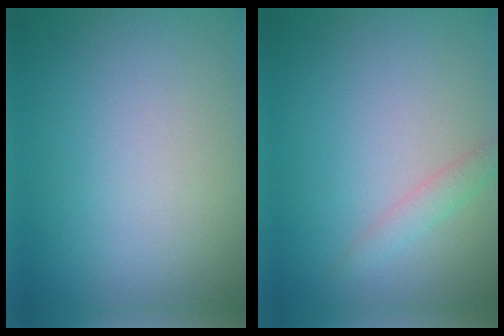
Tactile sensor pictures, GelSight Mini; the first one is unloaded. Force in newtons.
{"total": 1.3, "press": 1.3, "slide": 0.1}